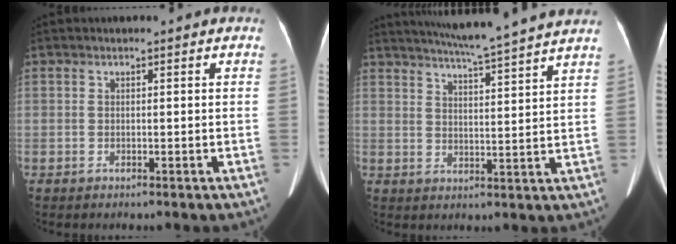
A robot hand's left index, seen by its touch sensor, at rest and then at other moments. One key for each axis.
{"total": 14.8, "fx": 13.2, "fy": -1.4, "fz": 6.5, "tx": -0.113, "ty": -0.010, "tz": 0.175}